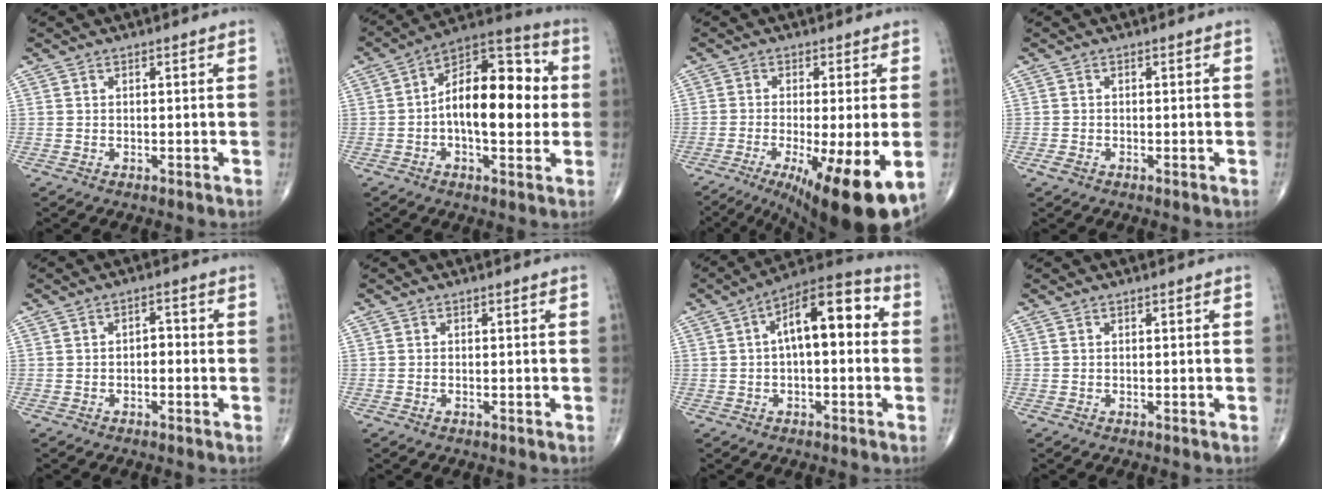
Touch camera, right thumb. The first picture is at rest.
{"total": 17.6, "force": [0.1, 8.8, 15.2], "torque": [-0.211, 0.033, -0.008]}
{"total": 15.8, "force": [-6.1, 3.2, 14.3], "torque": [-0.192, -0.025, -0.084]}
{"total": 1.3, "force": [-0.7, 0.7, 0.9], "torque": [-0.021, -0.001, -0.013]}
{"total": 2.2, "force": [-0.5, 1.4, 1.7], "torque": [-0.011, 0.013, -0.015]}
{"total": 0.0}
{"total": 13.6, "force": [1.9, 6.0, 12.0], "torque": [-0.168, 0.039, 0.019]}
{"total": 0.0}